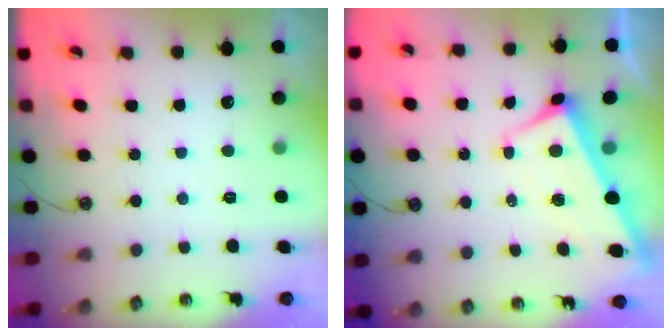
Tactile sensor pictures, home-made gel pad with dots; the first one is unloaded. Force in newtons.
{"total": 1.6, "press": 1.2, "slide": 1.0}